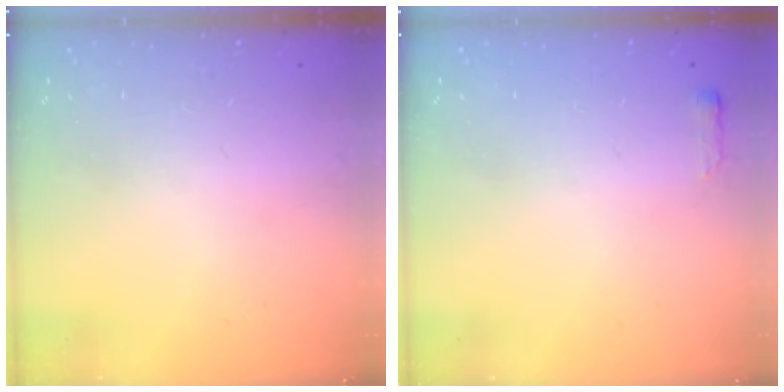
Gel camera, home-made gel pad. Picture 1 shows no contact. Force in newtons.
{"total": 2.4, "press": 2.4, "slide": 0.4}